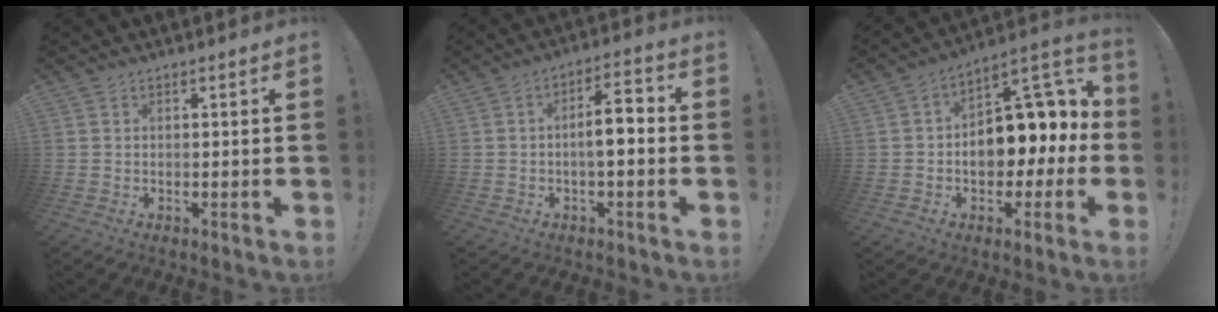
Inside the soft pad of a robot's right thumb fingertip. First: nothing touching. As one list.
[{"total": 7.8, "force": [-1.1, 2.8, 7.2], "torque": [-0.110, 0.011, -0.021]}, {"total": 13.6, "force": [0.4, 9.1, 10.0], "torque": [-0.125, -0.001, 0.015]}]